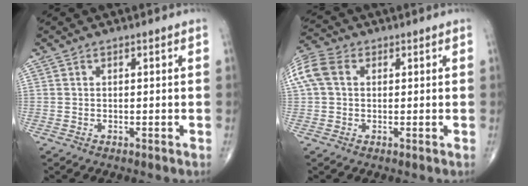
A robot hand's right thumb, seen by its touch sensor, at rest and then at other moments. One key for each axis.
{"total": 9.8, "fx": 2.3, "fy": 7.3, "fz": 6.1, "tx": -0.154, "ty": 0.029, "tz": 0.041}